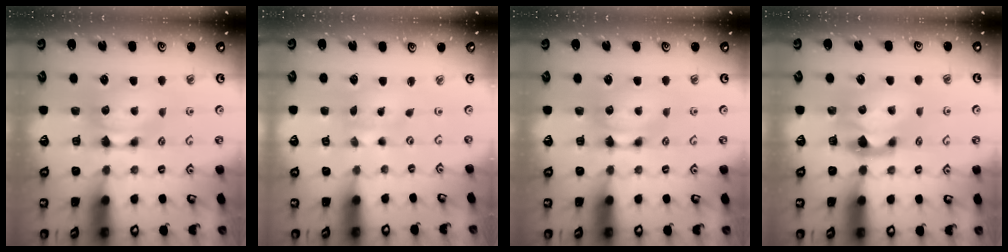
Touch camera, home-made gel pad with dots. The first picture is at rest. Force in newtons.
{"total": 3.6, "press": 3.5, "slide": 0.8}
{"total": 0.0}
{"total": 2.2, "press": 1.8, "slide": 1.2}